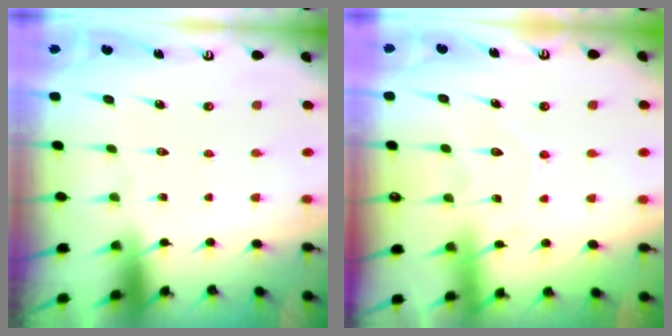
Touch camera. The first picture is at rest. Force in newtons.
{"total": 7.9, "press": 7.8, "slide": 0.8}